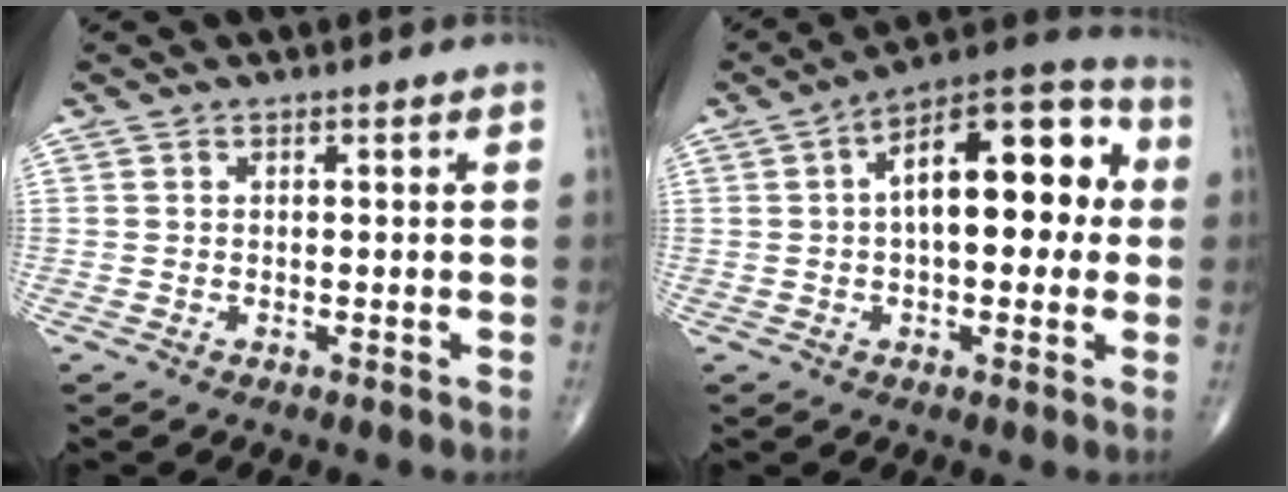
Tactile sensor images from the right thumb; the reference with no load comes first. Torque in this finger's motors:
{"motor_torque": [1.50, 3.51, 1.52, 0.24, 0.13]}